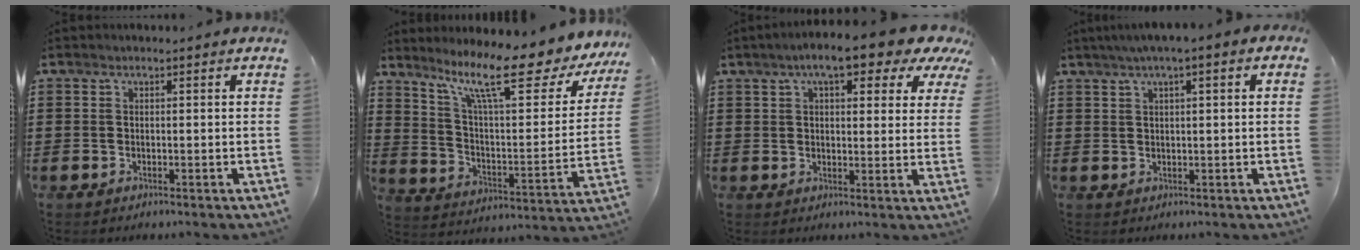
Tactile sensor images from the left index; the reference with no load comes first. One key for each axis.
{"total": 14.9, "fx": 10.3, "fy": 2.5, "fz": 10.5, "tx": -0.199, "ty": -0.055, "tz": 0.165}
{"total": 9.1, "fx": 6.2, "fy": 2.6, "fz": 6.1, "tx": -0.104, "ty": -0.015, "tz": 0.103}
{"total": 2.4, "fx": 0.8, "fy": 0.2, "fz": 2.3, "tx": -0.042, "ty": 0.002, "tz": 0.012}